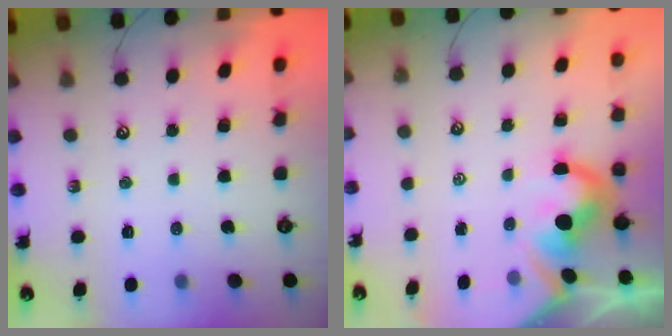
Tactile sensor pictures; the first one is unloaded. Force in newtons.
{"total": 5.8, "press": 5.7, "slide": 1.2}